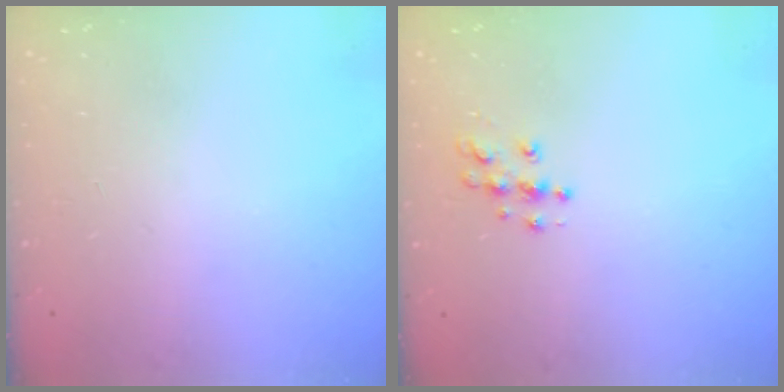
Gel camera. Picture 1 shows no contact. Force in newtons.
{"total": 5.8, "press": 5.8, "slide": 0.2}